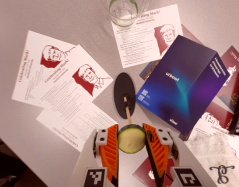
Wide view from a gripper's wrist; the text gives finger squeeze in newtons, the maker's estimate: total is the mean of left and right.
{"total": 13.1, "left": 14.0, "right": 12.1}